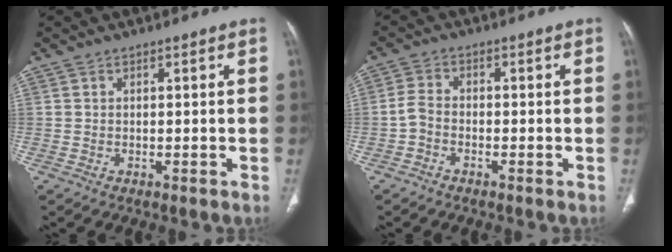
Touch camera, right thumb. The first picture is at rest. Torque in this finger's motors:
{"motor_torque": [-0.53, 0.54, 0.08, 0.49, -0.04]}